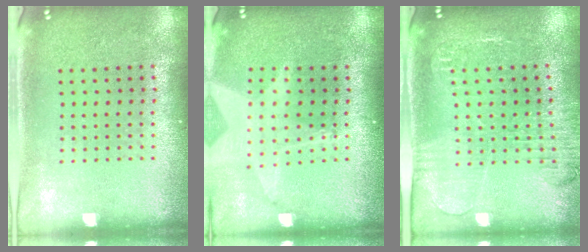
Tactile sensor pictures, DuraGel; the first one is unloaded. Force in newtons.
{"total": 1.4, "press": 1.4, "slide": 0.3}
{"total": 2.0, "press": 2.0, "slide": 0.1}